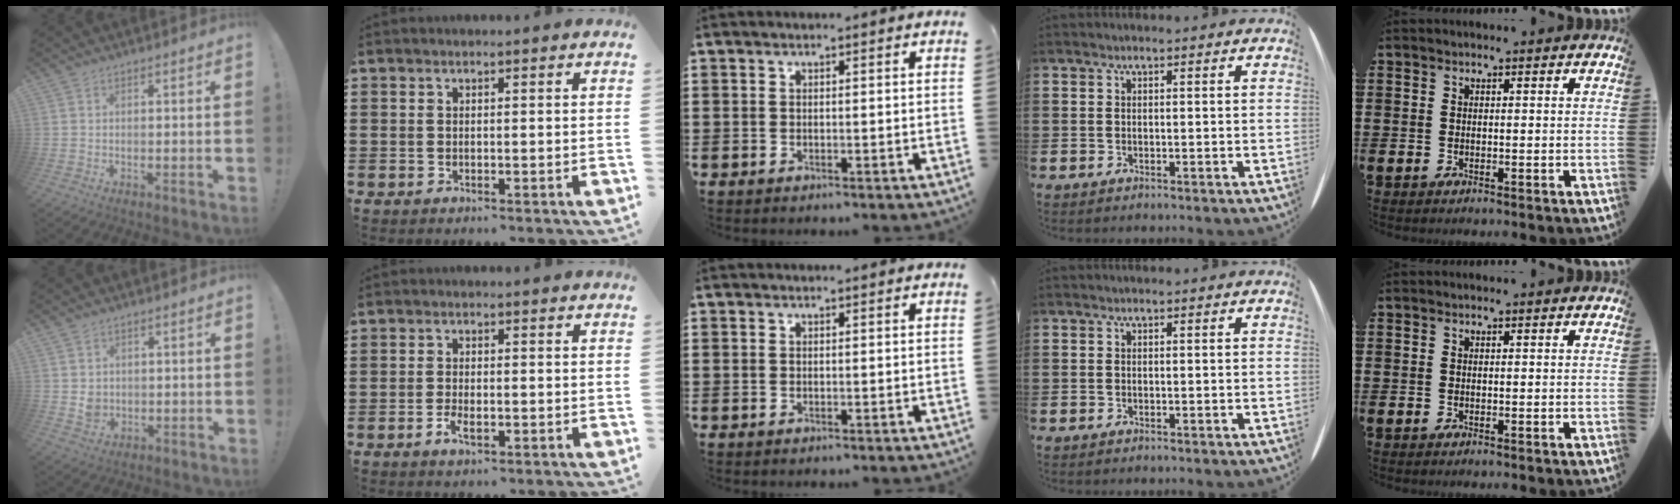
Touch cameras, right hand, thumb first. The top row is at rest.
{"thumb": {"total": 3.9, "force": [1.0, 3.5, 1.4], "torque": [-0.007, -0.005, 0.019]}, "index": {"total": 2.5, "force": [-0.9, 1.0, 2.1], "torque": [-0.047, -0.001, -0.020]}}